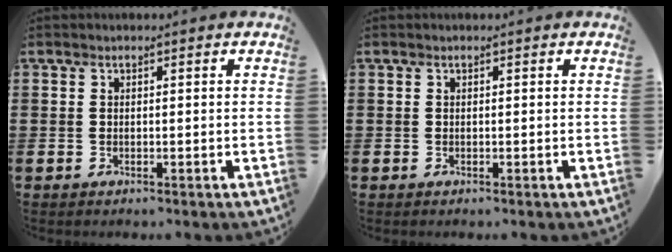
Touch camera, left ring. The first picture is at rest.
{"total": 0.0}